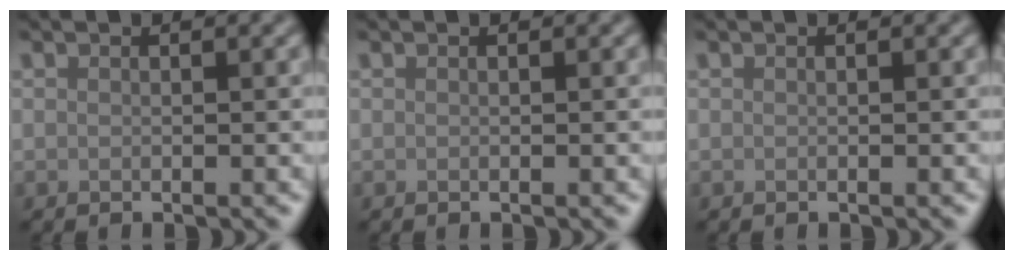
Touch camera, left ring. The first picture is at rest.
{"total": 0.0}
{"total": 0.0}